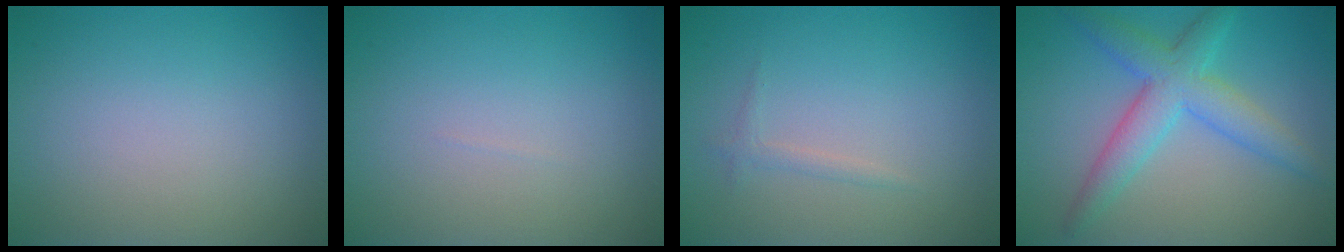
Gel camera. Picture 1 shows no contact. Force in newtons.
{"total": 0.0}
{"total": 0.8, "press": 0.8, "slide": 0.1}
{"total": 5.1, "press": 5.1, "slide": 0.1}